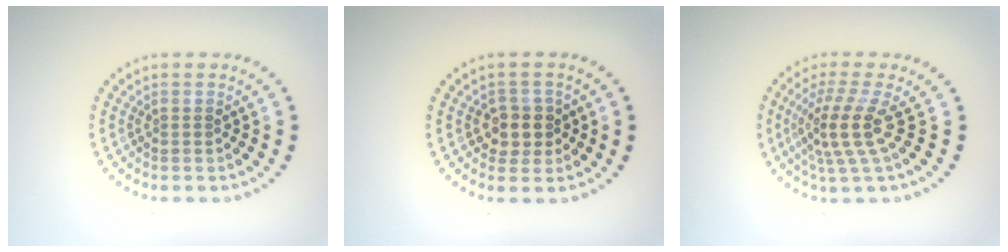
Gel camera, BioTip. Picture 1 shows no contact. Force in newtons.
{"total": 2.6, "press": 2.4, "slide": 0.9}
{"total": 3.9, "press": 2.7, "slide": 2.8}